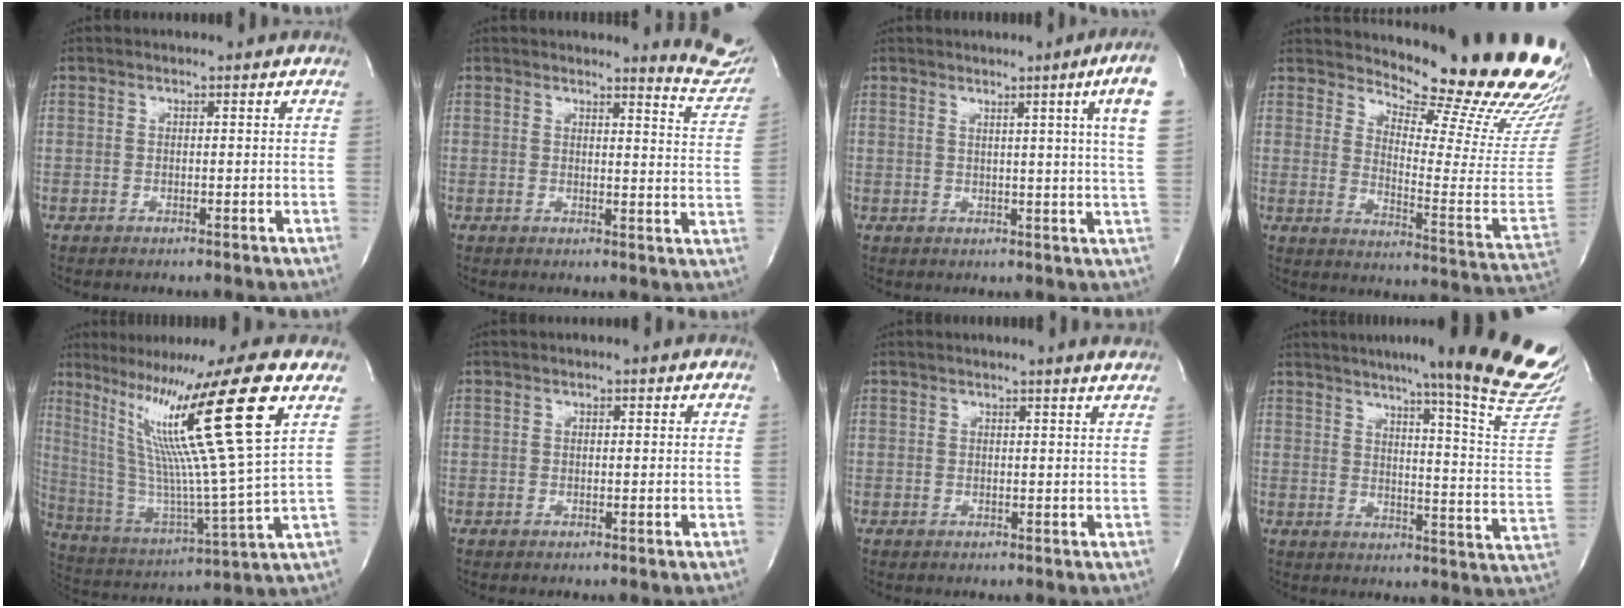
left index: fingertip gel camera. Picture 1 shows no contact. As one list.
[{"total": 7.4, "force": [7.4, 0.2, 0.9], "torque": [0.001, -0.074, 0.056]}, {"total": 8.0, "force": [3.8, -2.0, 6.7], "torque": [-0.086, -0.022, 0.033]}, {"total": 22.8, "force": [20.9, 2.1, 8.9], "torque": [-0.127, -0.139, 0.248]}, {"total": 22.5, "force": [10.7, -2.2, 19.6], "torque": [-0.348, -0.006, 0.170]}, {"total": 0.9, "force": [0.3, 0.4, 0.7], "torque": [-0.015, 0.006, 0.006]}, {"total": 2.8, "force": [2.5, -0.6, 1.2], "torque": [-0.022, -0.004, 0.023]}, {"total": 24.5, "force": [20.4, -1.5, 13.5], "torque": [-0.182, -0.097, 0.246]}]